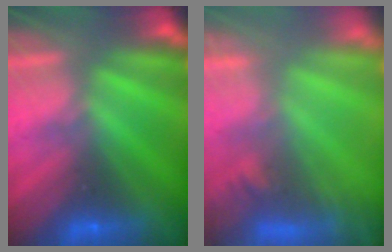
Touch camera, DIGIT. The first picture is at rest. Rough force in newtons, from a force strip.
{"total": 7.3}